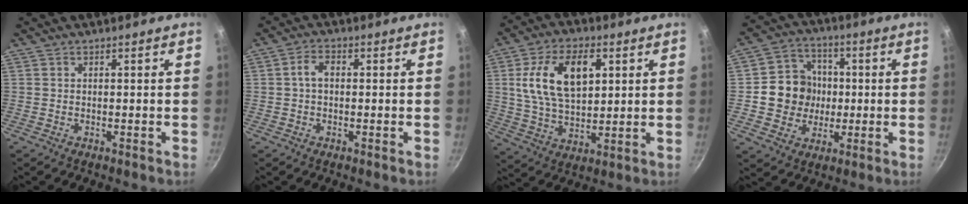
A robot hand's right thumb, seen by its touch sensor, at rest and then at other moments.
{"total": 3.3, "force": [0.1, 2.2, 2.5], "torque": [-0.044, 0.012, -0.003]}
{"total": 15.7, "force": [4.1, 9.1, 12.1], "torque": [-0.195, -0.005, 0.074]}
{"total": 11.4, "force": [-0.2, 10.6, 4.3], "torque": [-0.035, 0.020, -0.010]}